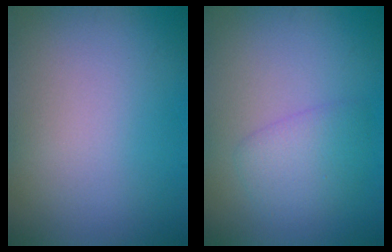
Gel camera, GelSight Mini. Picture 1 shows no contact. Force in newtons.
{"total": 2.6, "press": 2.6, "slide": 0.1}